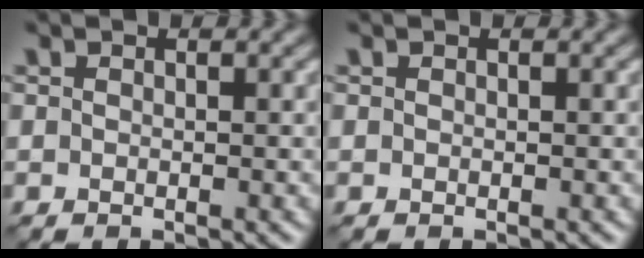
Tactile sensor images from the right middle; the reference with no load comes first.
{"total": 0.0}